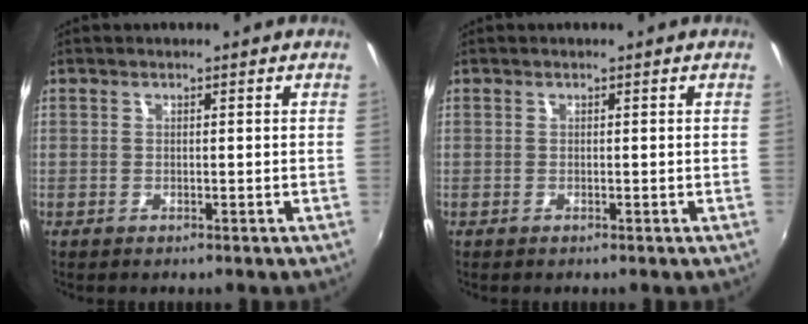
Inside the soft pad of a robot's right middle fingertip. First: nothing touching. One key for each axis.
{"total": 0.0}